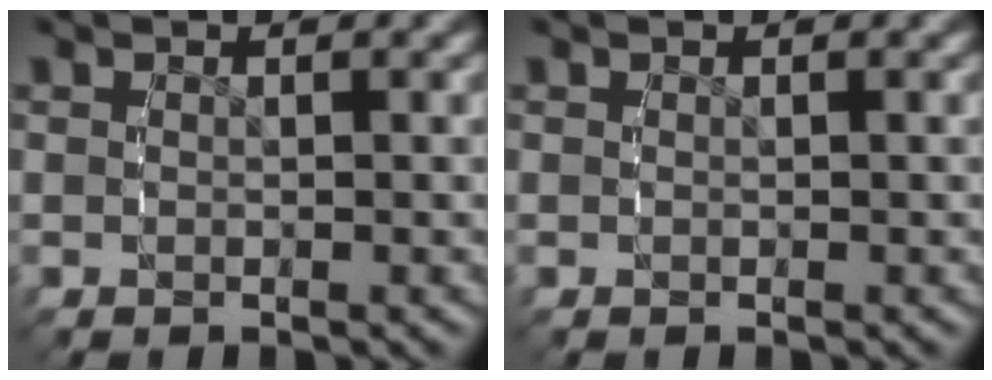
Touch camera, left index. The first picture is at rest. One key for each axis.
{"total": 0.0}